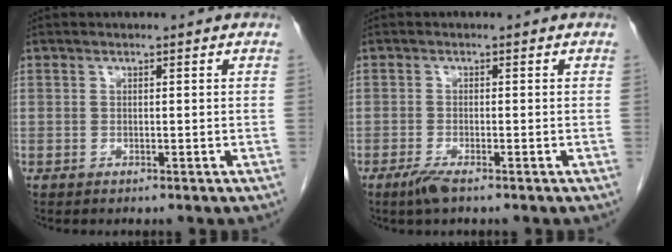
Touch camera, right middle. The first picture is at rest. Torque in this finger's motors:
{"motor_torque": [0.34, -0.17, 0.05, 0.03]}